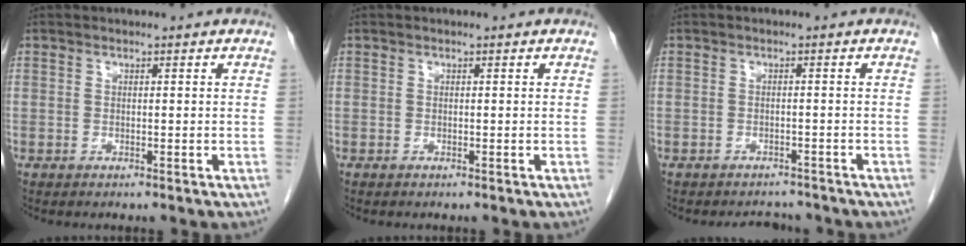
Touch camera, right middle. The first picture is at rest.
{"total": 0.0}
{"total": 3.5, "force": [-3.2, 1.2, 0.1], "torque": [-0.005, -0.003, -0.045]}